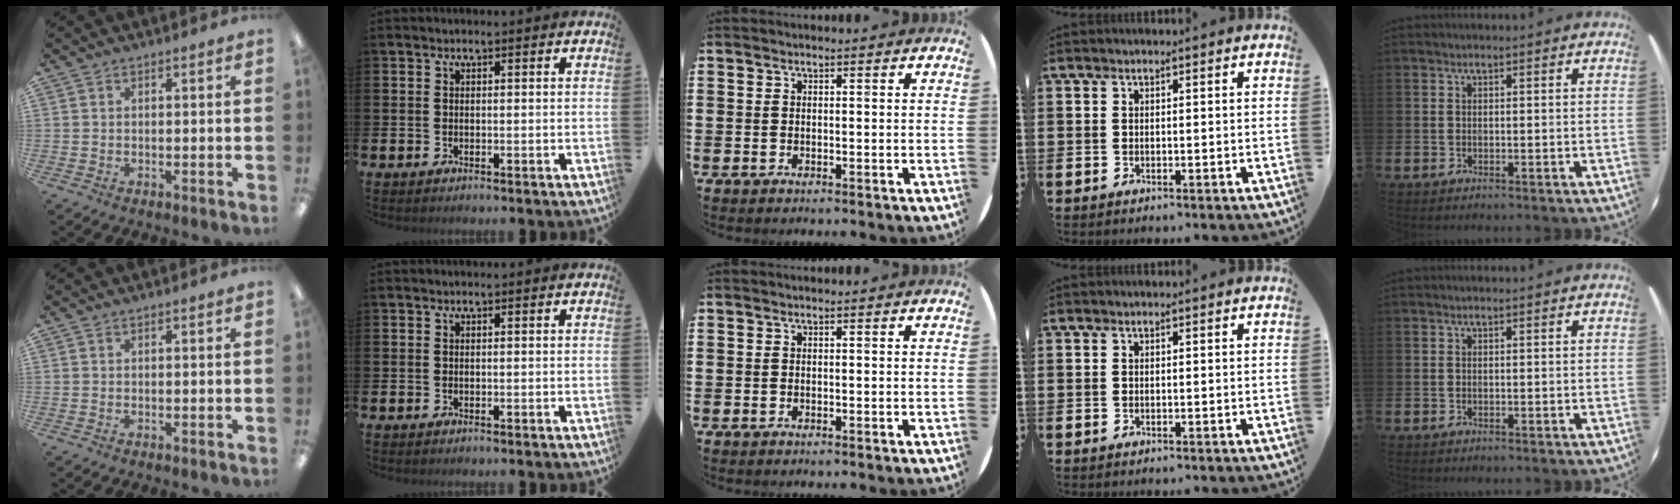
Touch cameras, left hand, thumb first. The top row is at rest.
{}